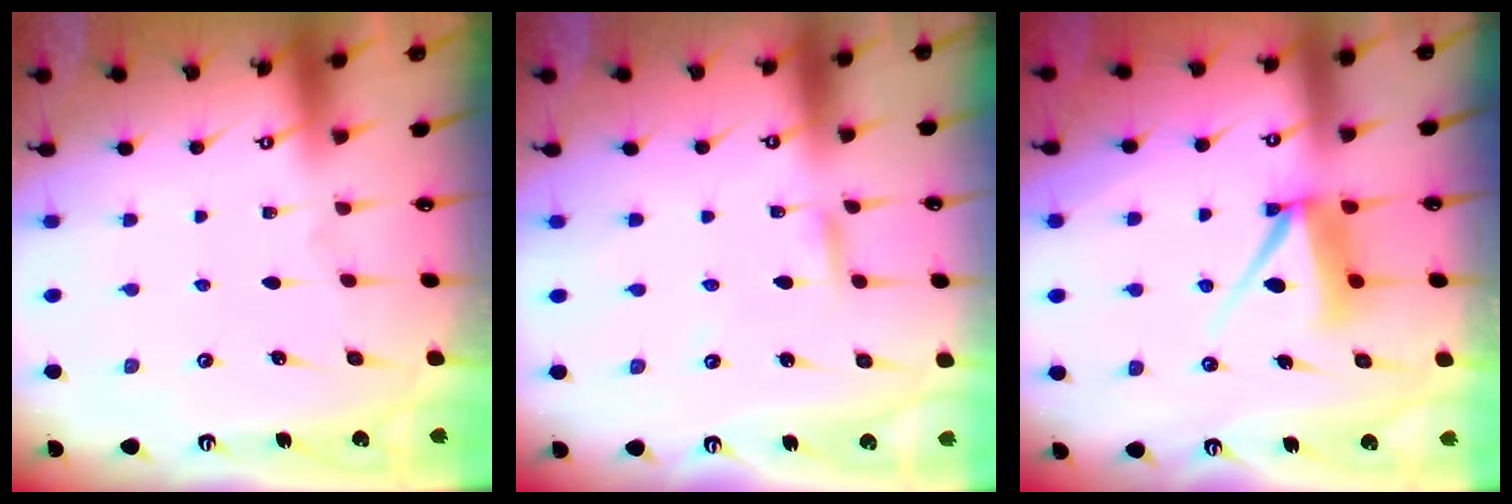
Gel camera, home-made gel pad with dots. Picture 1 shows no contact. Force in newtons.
{"total": 2.4, "press": 2.4, "slide": 0.1}
{"total": 8.9, "press": 8.9, "slide": 0.6}